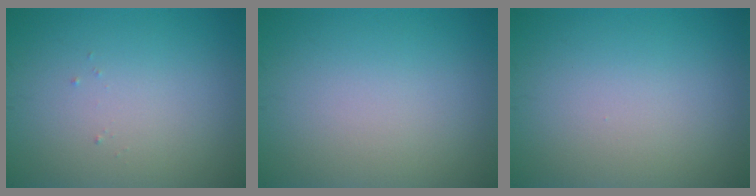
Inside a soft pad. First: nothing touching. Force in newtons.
{"total": 0.0}
{"total": 0.0}